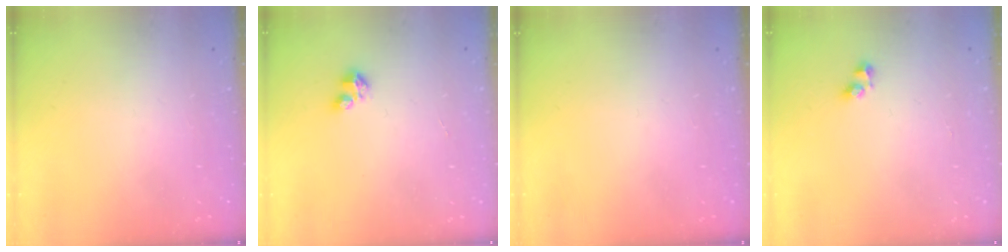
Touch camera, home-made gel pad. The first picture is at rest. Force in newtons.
{"total": 2.7, "press": 2.7, "slide": 0.3}
{"total": 0.0}
{"total": 3.5, "press": 3.4, "slide": 0.9}